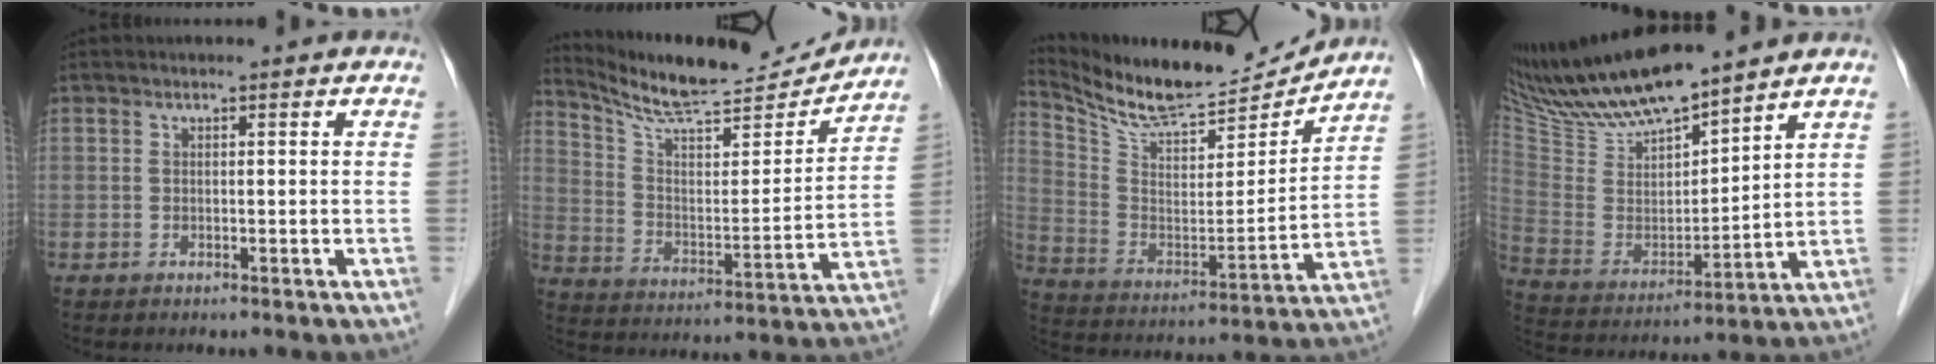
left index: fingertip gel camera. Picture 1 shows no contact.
{"total": 16.1, "force": [15.3, 1.0, 4.9], "torque": [-0.094, -0.034, 0.238]}
{"total": 15.3, "force": [14.4, 1.7, 4.7], "torque": [-0.100, -0.033, 0.244]}
{"total": 14.9, "force": [13.4, 1.0, 6.5], "torque": [-0.133, -0.010, 0.269]}